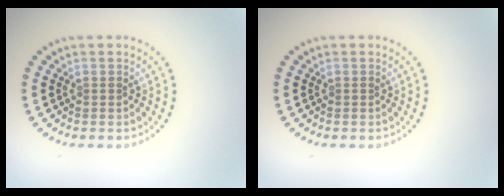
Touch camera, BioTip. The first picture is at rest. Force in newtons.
{"total": 0.0}